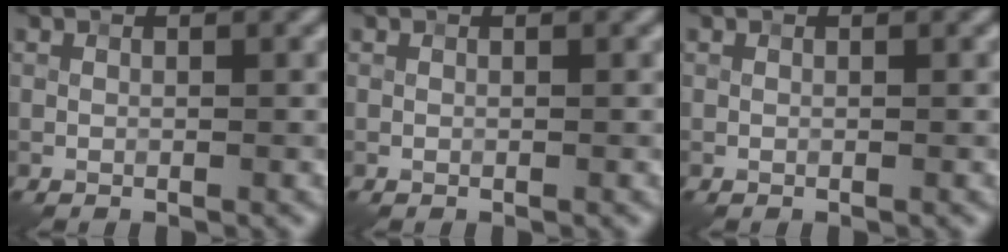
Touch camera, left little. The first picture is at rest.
{"total": 0.0}
{"total": 0.0}